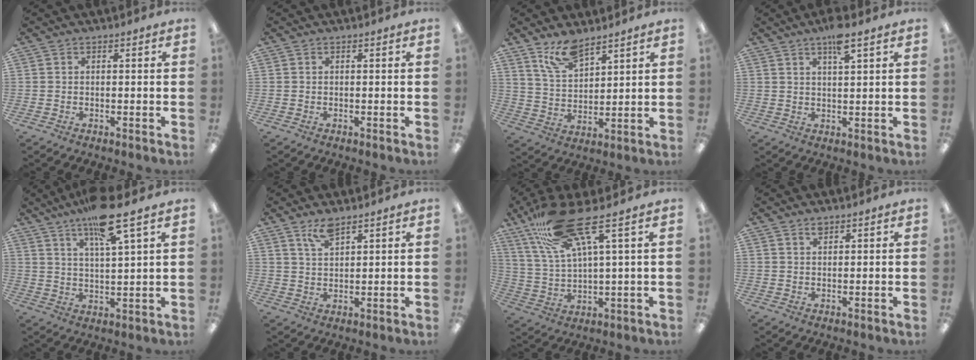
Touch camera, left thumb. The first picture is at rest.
{"total": 0.0}
{"total": 9.2, "force": [7.1, 3.8, 4.6], "torque": [-0.100, -0.027, 0.132]}
{"total": 5.6, "force": [3.8, 1.0, 4.1], "torque": [-0.074, -0.009, 0.061]}
{"total": 12.9, "force": [8.7, 2.4, 9.1], "torque": [-0.157, -0.035, 0.142]}
{"total": 5.3, "force": [4.0, 1.6, 3.0], "torque": [-0.068, -0.007, 0.073]}
{"total": 16.4, "force": [10.4, 3.5, 12.2], "torque": [-0.245, -0.032, 0.180]}
{"total": 1.5, "force": [1.3, 0.4, 0.5], "torque": [-0.013, -0.001, 0.025]}